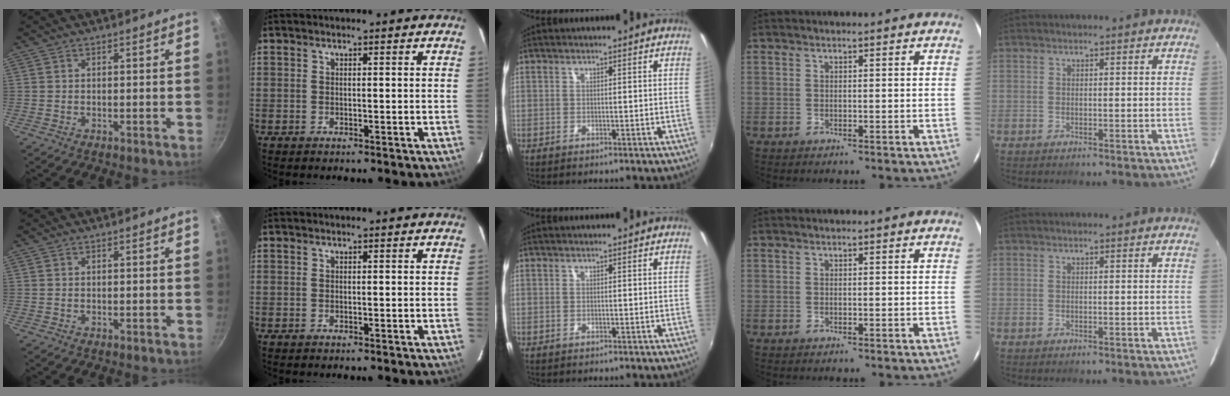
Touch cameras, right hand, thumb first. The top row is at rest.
{}